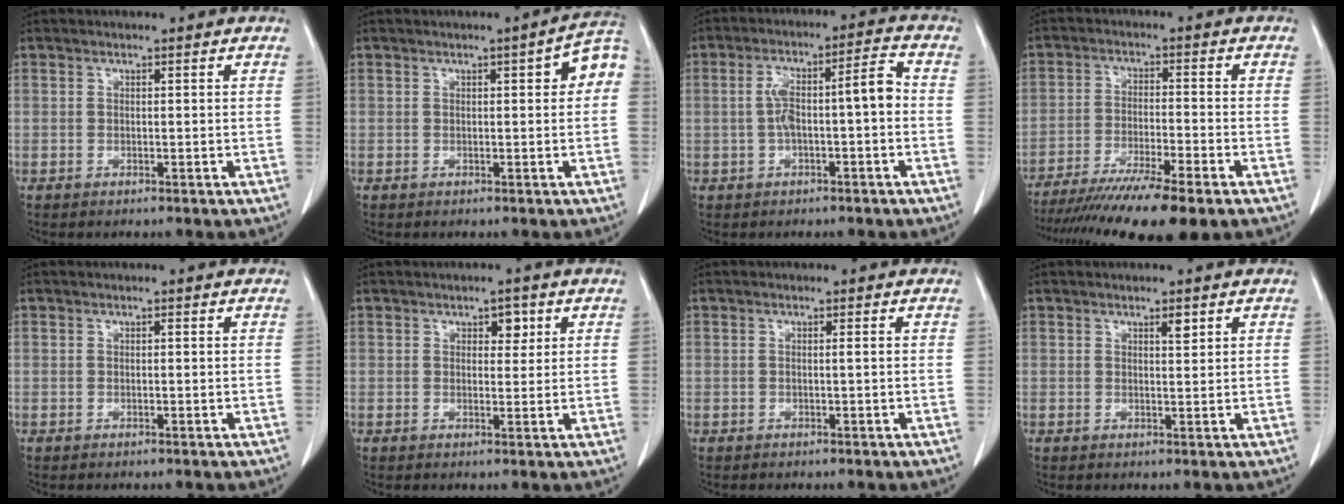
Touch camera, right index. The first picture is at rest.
{"total": 4.6, "force": [0.9, 1.1, 4.3], "torque": [-0.050, 0.015, 0.005]}
{"total": 8.0, "force": [-0.6, 1.5, 7.8], "torque": [-0.141, 0.035, -0.009]}
{"total": 15.0, "force": [-11.6, 0.4, 9.5], "torque": [-0.151, -0.037, -0.187]}
{"total": 0.0}
{"total": 2.4, "force": [1.1, 1.4, 1.6], "torque": [-0.017, 0.003, 0.015]}
{"total": 0.5, "force": [0.0, -0.2, 0.5], "torque": [-0.007, 0.000, -0.001]}
{"total": 1.4, "force": [0.8, 0.3, 1.1], "torque": [-0.019, -0.004, 0.013]}